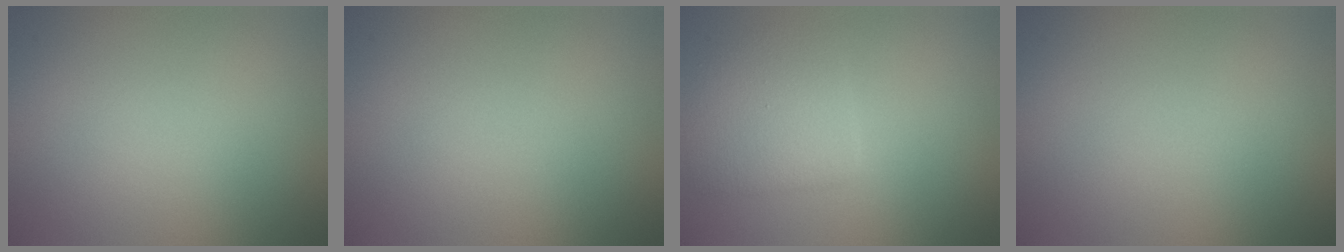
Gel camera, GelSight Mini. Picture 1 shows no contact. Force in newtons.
{"total": 0.0}
{"total": 3.3, "press": 3.3, "slide": 0.1}
{"total": 0.0}